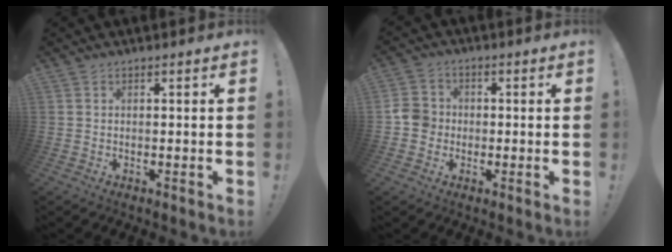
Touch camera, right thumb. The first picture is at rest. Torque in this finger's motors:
{"motor_torque": [-0.07, -0.10, -0.05, 0.35, 0.00]}